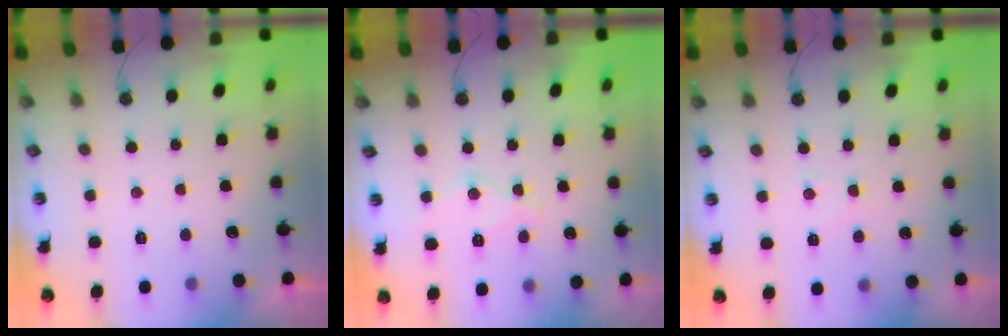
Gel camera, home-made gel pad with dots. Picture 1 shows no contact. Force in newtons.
{"total": 11.3, "press": 11.3, "slide": 1.1}
{"total": 4.6, "press": 4.5, "slide": 0.7}